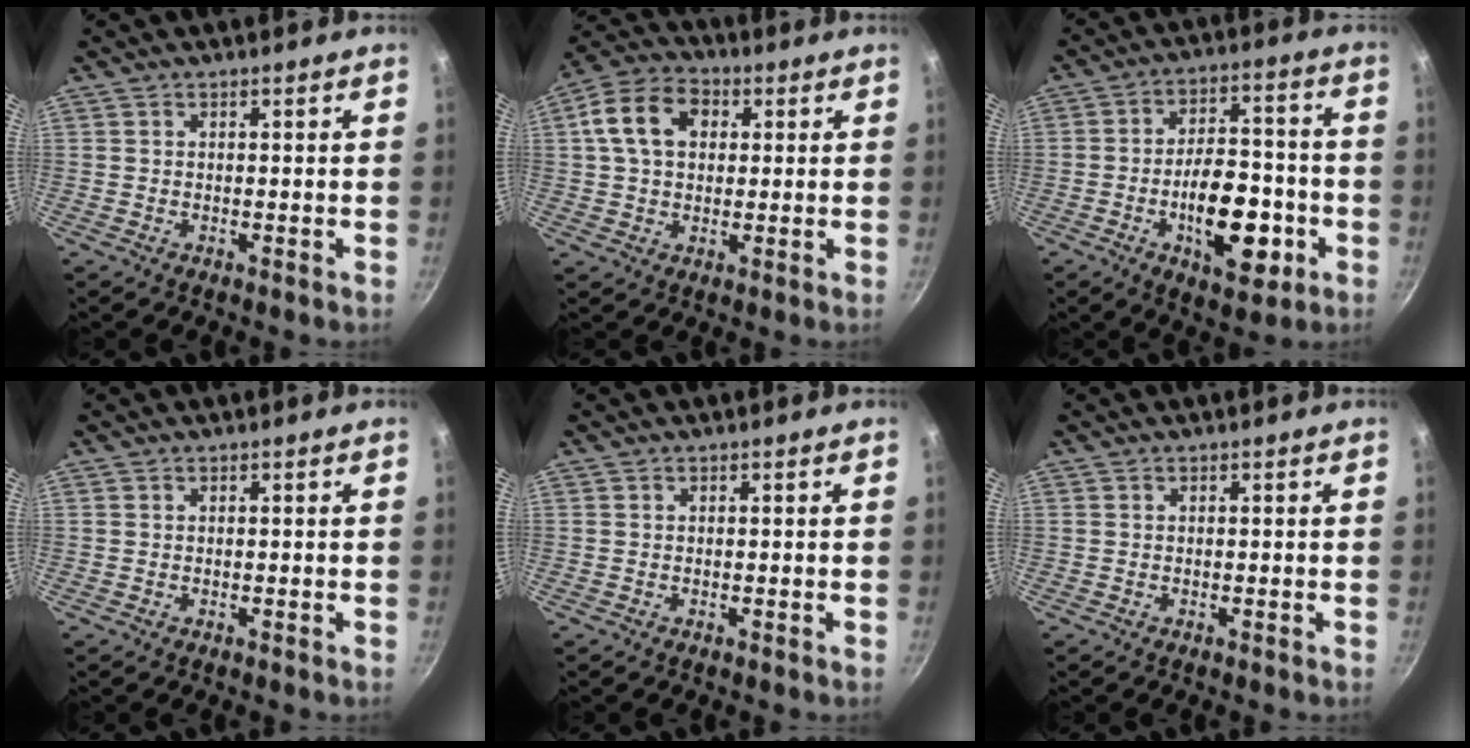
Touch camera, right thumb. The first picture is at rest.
{"total": 11.5, "force": [2.6, 8.3, 7.5], "torque": [-0.114, 0.018, 0.029]}
{"total": 16.5, "force": [-5.3, 8.6, 13.1], "torque": [-0.161, 0.035, -0.075]}
{"total": 0.0}
{"total": 0.0}
{"total": 0.0}